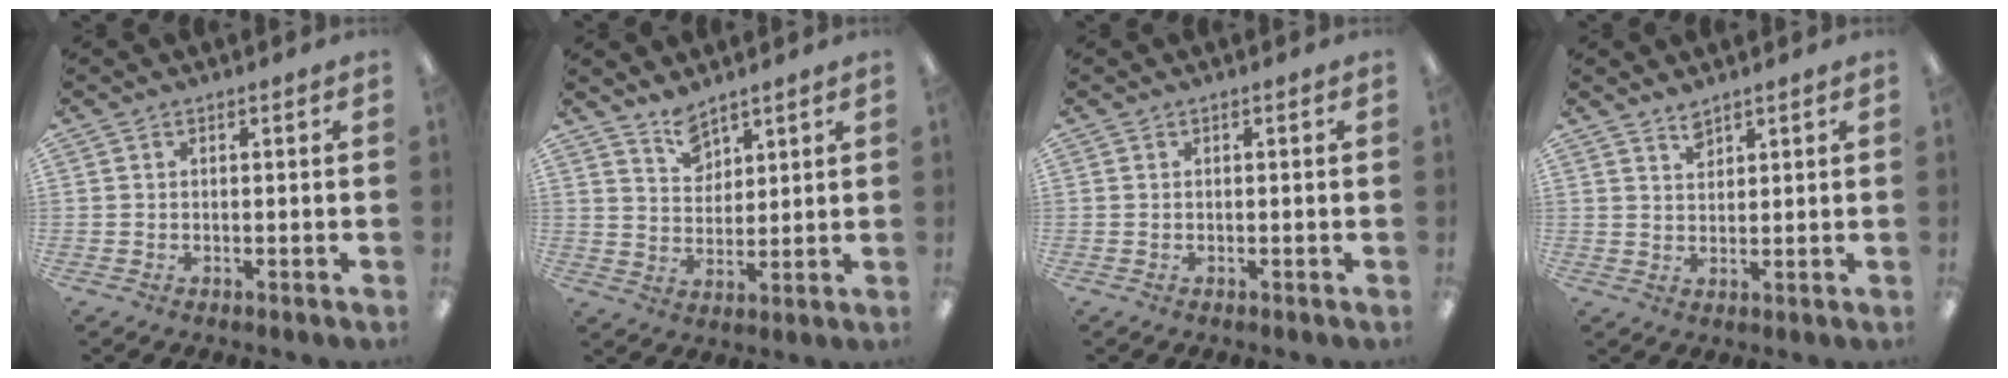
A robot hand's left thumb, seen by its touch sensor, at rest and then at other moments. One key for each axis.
{"total": 6.7, "fx": 5.5, "fy": 3.5, "fz": 1.6, "tx": -0.025, "ty": -0.028, "tz": 0.101}
{"total": 0.0}
{"total": 3.1, "fx": 2.7, "fy": 1.3, "fz": 0.9, "tx": -0.014, "ty": -0.010, "tz": 0.050}